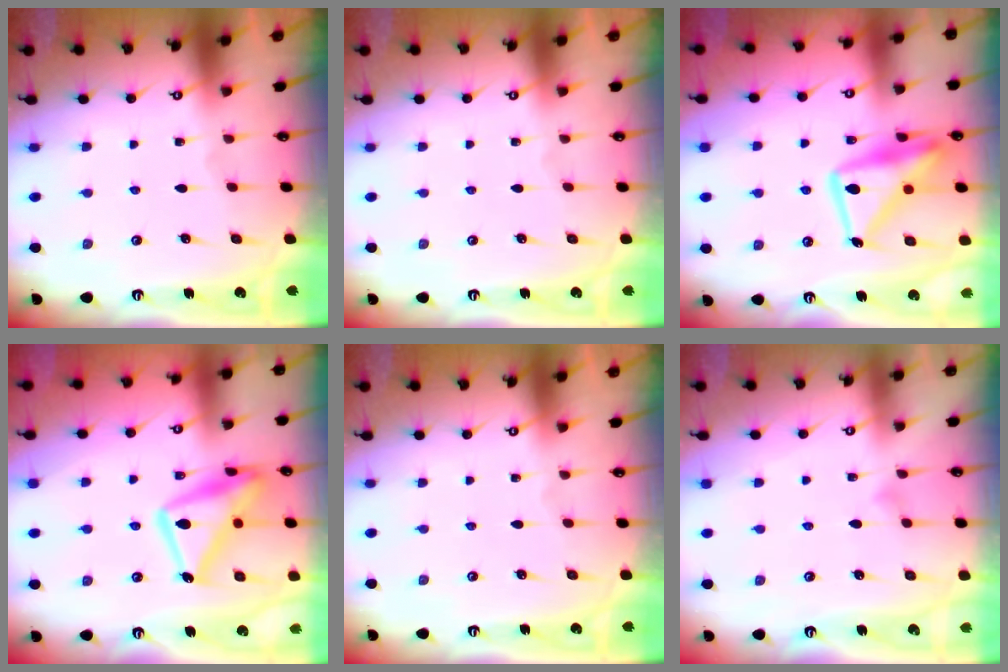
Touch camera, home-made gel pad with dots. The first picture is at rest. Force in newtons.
{"total": 0.0}
{"total": 17.9, "press": 17.8, "slide": 1.7}
{"total": 17.8, "press": 17.7, "slide": 1.3}
{"total": 0.0}
{"total": 4.1, "press": 4.1, "slide": 0.3}